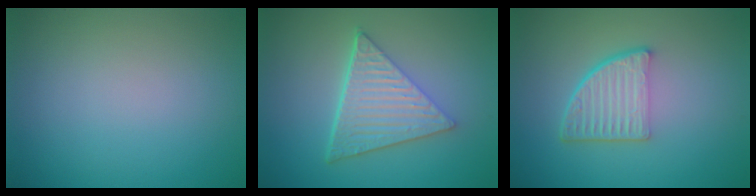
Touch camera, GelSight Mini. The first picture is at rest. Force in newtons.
{"total": 6.4, "press": 4.4, "slide": 4.6}
{"total": 4.8, "press": 3.3, "slide": 3.4}